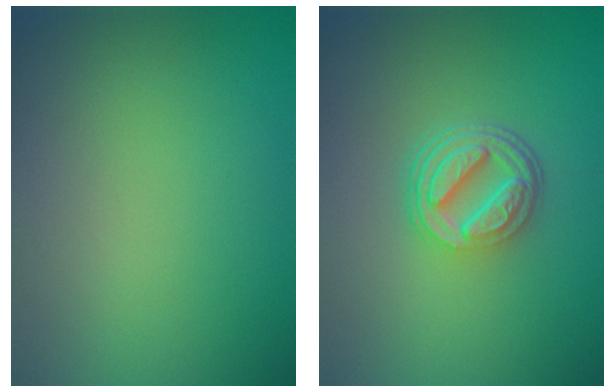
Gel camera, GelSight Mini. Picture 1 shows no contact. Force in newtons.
{"total": 5.2, "press": 3.9, "slide": 3.5}